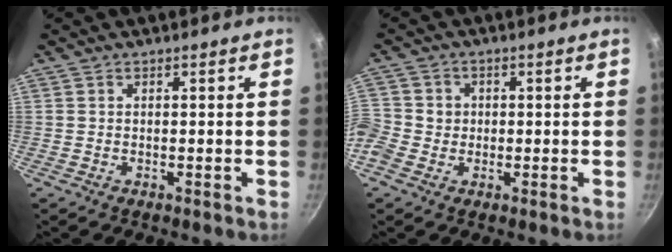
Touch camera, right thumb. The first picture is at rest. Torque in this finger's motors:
{"motor_torque": [0.15, 0.16, 0.68, -0.66, 0.37]}